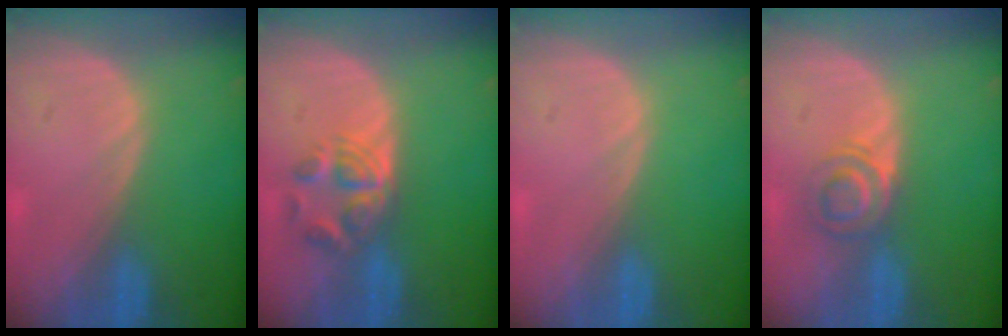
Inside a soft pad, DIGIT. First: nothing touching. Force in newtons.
{"total": 5.9, "press": 4.8, "slide": 3.4}
{"total": 0.0}
{"total": 4.0, "press": 3.9, "slide": 0.8}